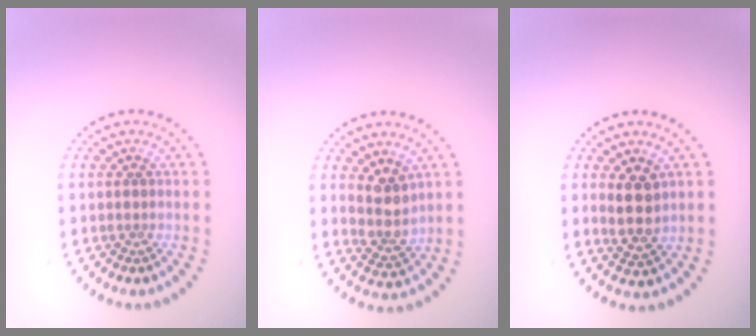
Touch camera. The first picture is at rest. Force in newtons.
{"total": 3.0, "press": 2.4, "slide": 1.8}
{"total": 2.9, "press": 2.6, "slide": 1.3}